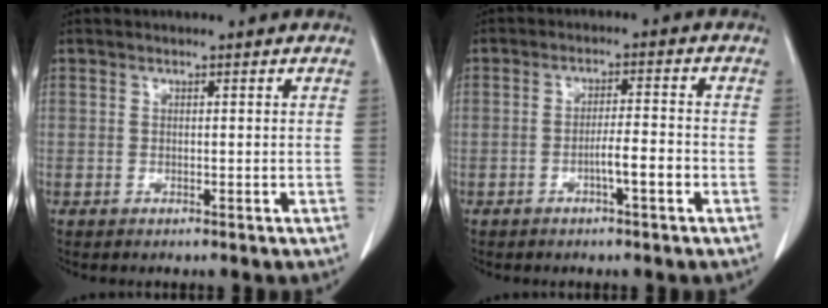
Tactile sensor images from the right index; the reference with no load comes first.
{"total": 3.9, "force": [-1.6, 0.1, 3.6], "torque": [-0.054, 0.004, -0.026]}